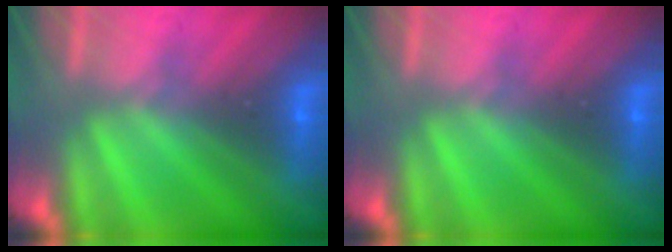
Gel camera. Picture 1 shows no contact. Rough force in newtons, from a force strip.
{"total": 0.0}